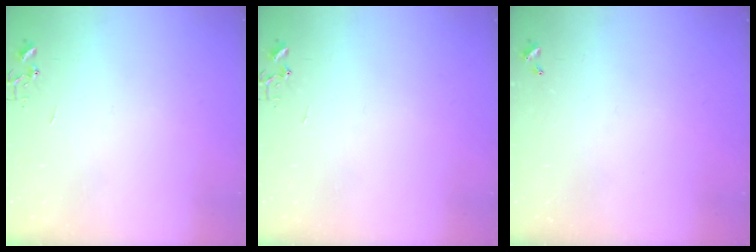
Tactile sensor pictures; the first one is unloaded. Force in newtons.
{"total": 0.0}
{"total": 0.0}